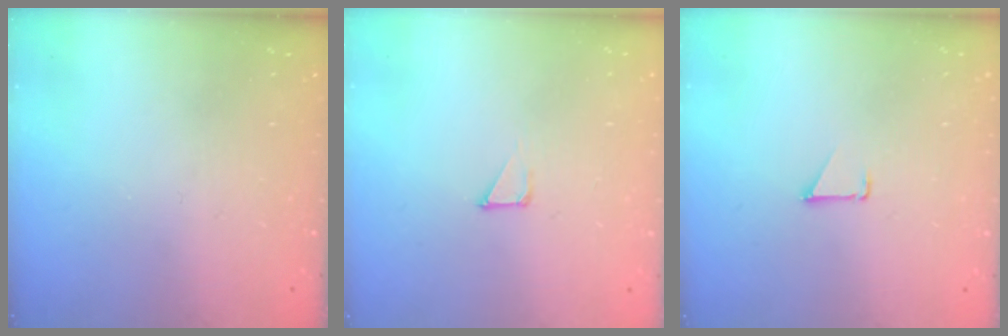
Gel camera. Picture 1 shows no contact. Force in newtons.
{"total": 1.3, "press": 1.3, "slide": 0.0}
{"total": 0.9, "press": 0.9, "slide": 0.1}